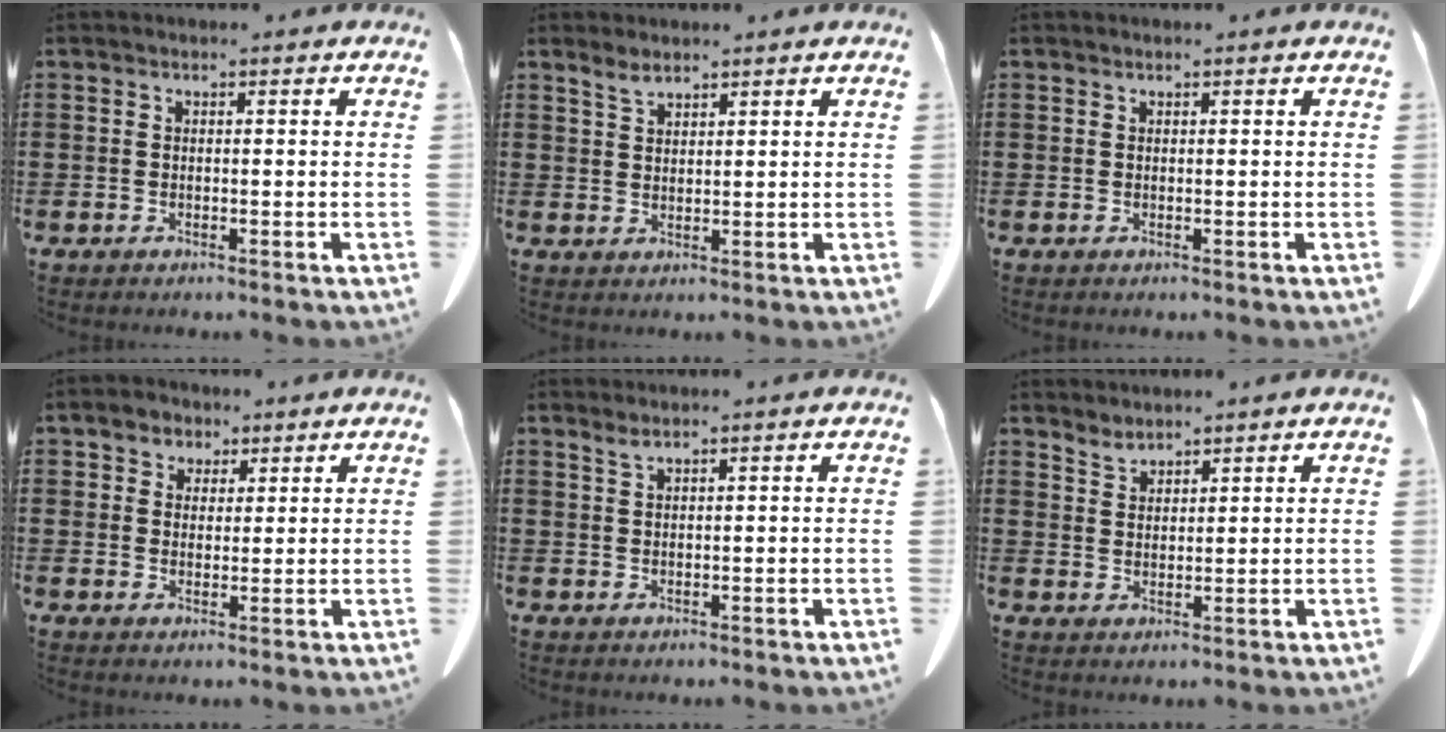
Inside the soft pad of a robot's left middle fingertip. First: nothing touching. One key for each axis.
{"total": 2.3, "fx": 1.9, "fy": 0.7, "fz": 1.1, "tx": -0.026, "ty": 0.000, "tz": 0.037}
{"total": 0.0}
{"total": 3.3, "fx": 2.2, "fy": 2.4, "fz": 0.5, "tx": -0.016, "ty": 0.008, "tz": 0.041}
{"total": 1.5, "fx": 1.2, "fy": 0.1, "fz": 0.9, "tx": -0.022, "ty": -0.002, "tz": 0.023}
{"total": 2.3, "fx": 2.3, "fy": 0.3, "fz": 0.0, "tx": -0.007, "ty": -0.007, "tz": 0.046}